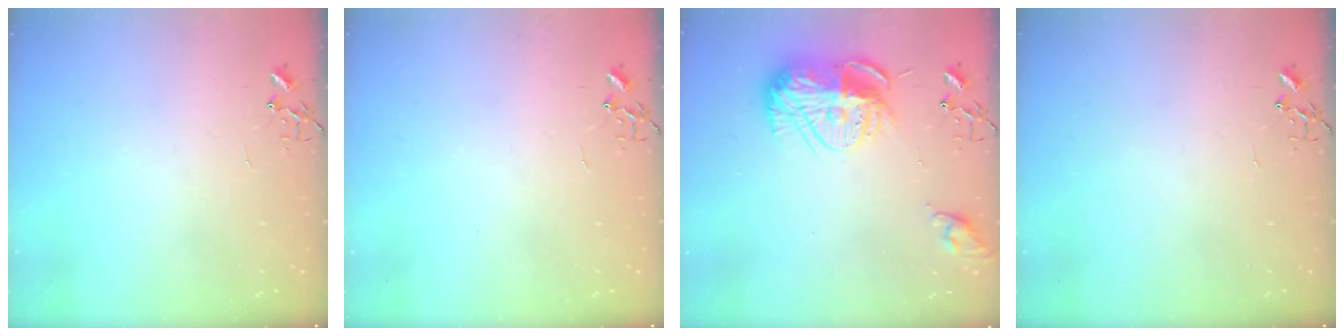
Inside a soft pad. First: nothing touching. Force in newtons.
{"total": 0.0}
{"total": 15.7, "press": 15.7, "slide": 1.4}
{"total": 0.0}